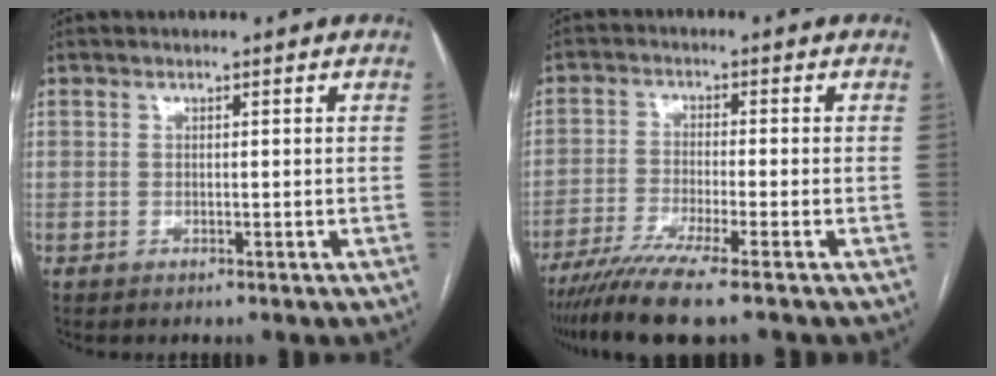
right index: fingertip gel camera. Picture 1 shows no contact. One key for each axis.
{"total": 9.2, "fx": -6.9, "fy": -0.8, "fz": 6.0, "tx": -0.099, "ty": -0.024, "tz": -0.117}